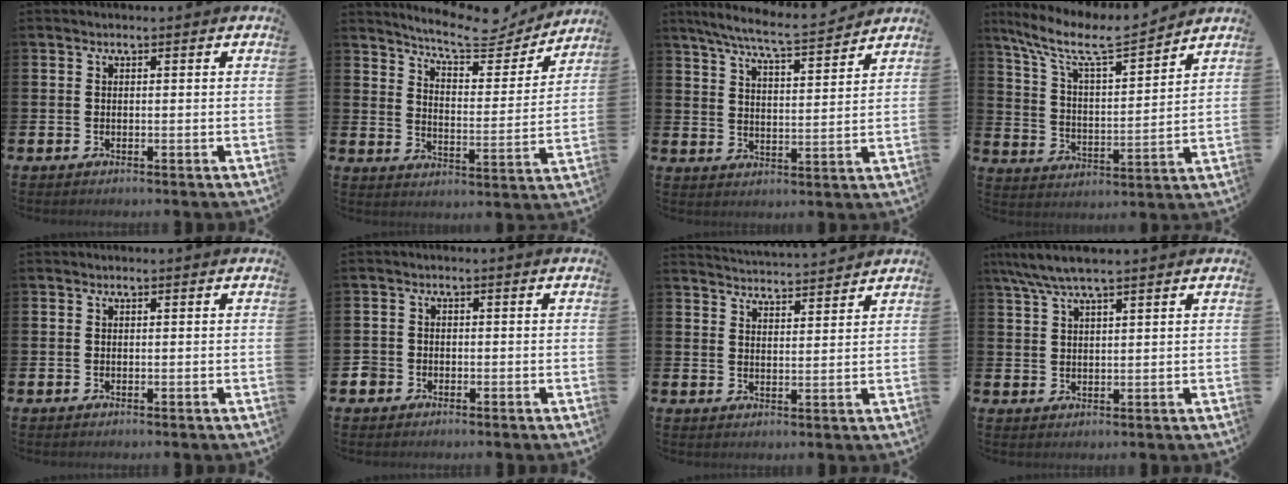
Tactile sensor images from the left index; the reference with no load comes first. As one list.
[{"total": 8.4, "force": [7.8, 1.8, 2.7], "torque": [-0.072, -0.051, 0.135]}, {"total": 7.1, "force": [6.6, 0.2, 2.6], "torque": [-0.076, -0.042, 0.116]}, {"total": 9.1, "force": [7.9, 1.8, 4.1], "torque": [-0.118, -0.047, 0.134]}, {"total": 0.0}, {"total": 1.9, "force": [-1.2, 1.4, 0.1], "torque": [-0.009, 0.005, -0.028]}, {"total": 4.3, "force": [4.3, -0.2, -0.2], "torque": [-0.014, -0.028, 0.079]}, {"total": 5.1, "force": [4.1, 0.8, 3.0], "torque": [-0.072, -0.004, 0.076]}]